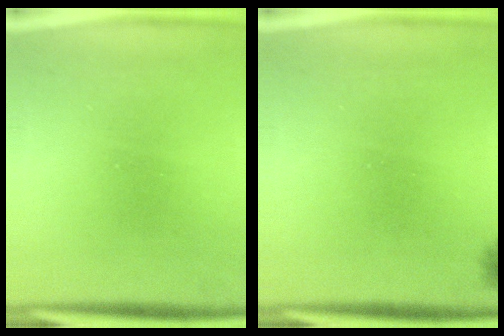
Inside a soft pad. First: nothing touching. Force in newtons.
{"total": 1.6}